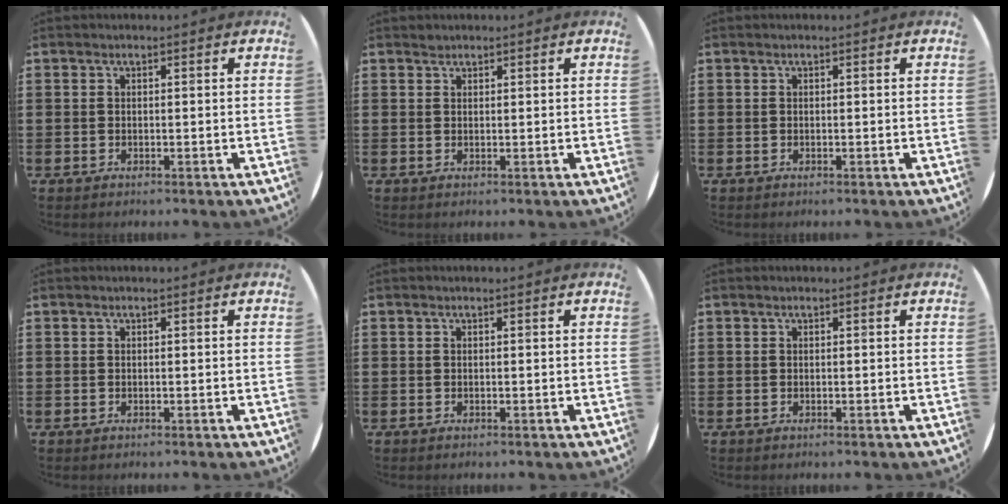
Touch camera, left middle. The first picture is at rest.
{"total": 0.5, "force": [0.5, 0.1, -0.1], "torque": [0.003, 0.004, 0.009]}
{"total": 0.0}
{"total": 0.0}
{"total": 0.0}
{"total": 0.0}